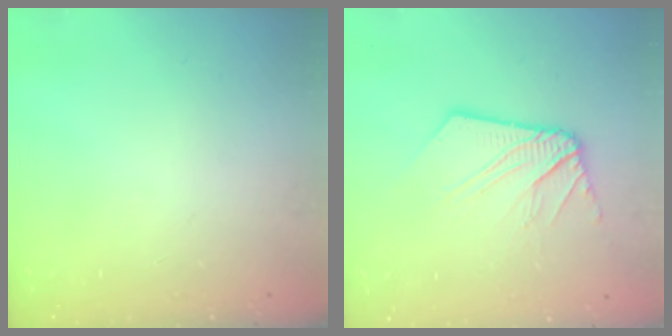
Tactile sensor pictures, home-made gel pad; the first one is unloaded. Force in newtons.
{"total": 12.3, "press": 12.2, "slide": 1.5}